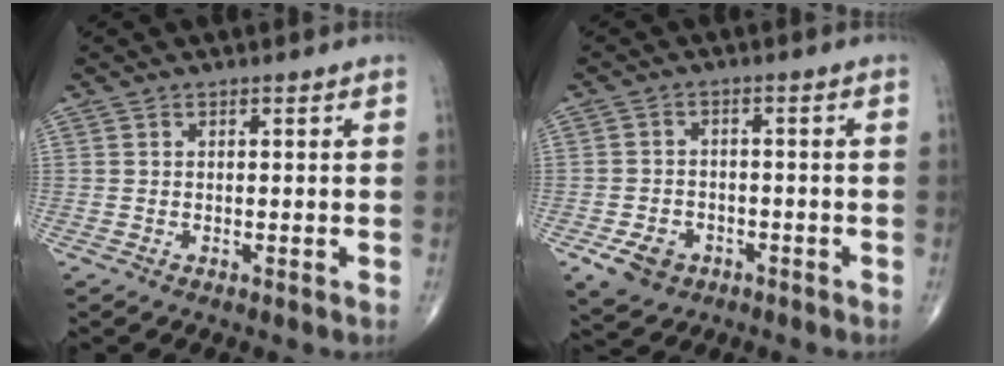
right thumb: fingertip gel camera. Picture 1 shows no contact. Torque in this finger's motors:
{"motor_torque": [0.03, 0.08, 0.06, 0.06, 0.04]}